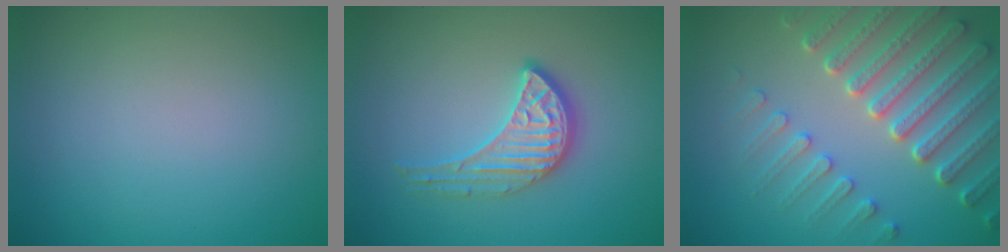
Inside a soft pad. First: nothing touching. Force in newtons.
{"total": 3.2, "press": 3.1, "slide": 1.0}
{"total": 6.8, "press": 5.4, "slide": 4.1}